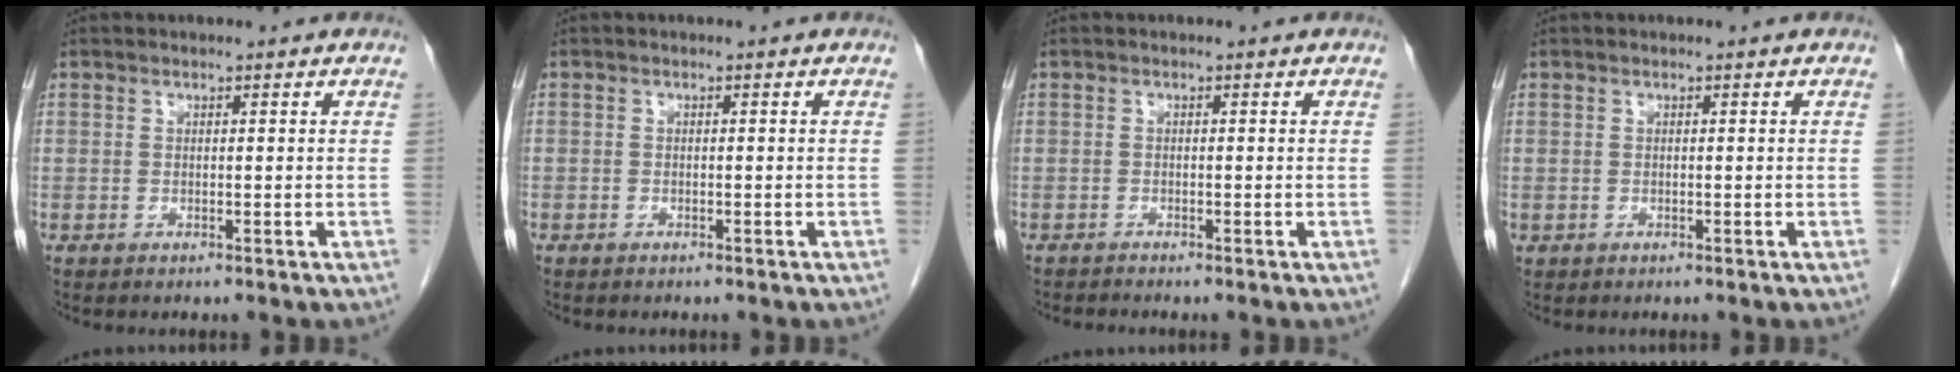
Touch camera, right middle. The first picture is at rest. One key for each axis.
{"total": 0.6, "fx": -0.4, "fy": 0.5, "fz": 0.0, "tx": -0.007, "ty": 0.003, "tz": -0.009}
{"total": 0.7, "fx": -0.6, "fy": -0.3, "fz": -0.1, "tx": -0.003, "ty": -0.006, "tz": -0.013}
{"total": 0.0}